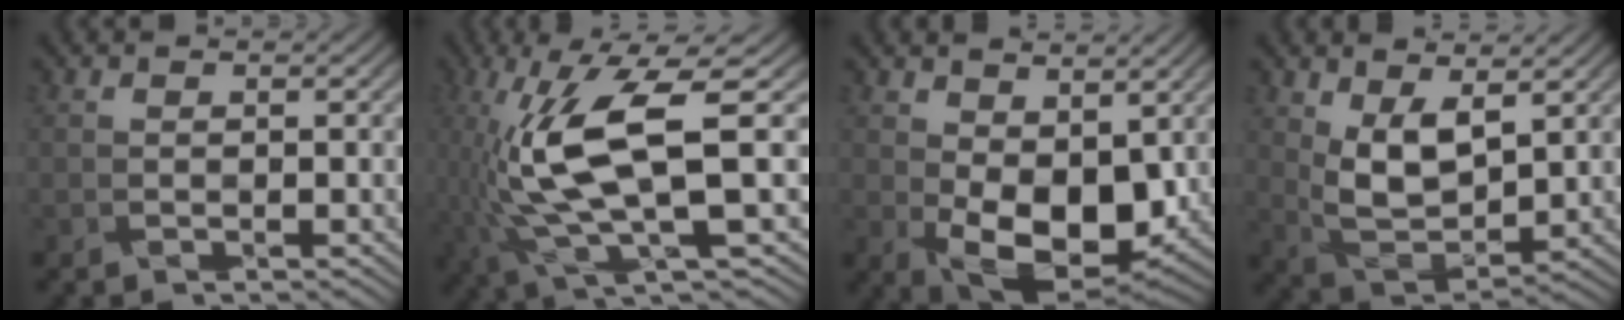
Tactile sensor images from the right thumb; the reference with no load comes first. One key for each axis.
{"total": 11.2, "fx": -0.7, "fy": 3.0, "fz": 10.8, "tx": -0.219, "ty": 0.000, "tz": -0.005}
{"total": 10.1, "fx": 0.7, "fy": 5.9, "fz": 8.2, "tx": -0.151, "ty": -0.015, "tz": 0.022}
{"total": 7.4, "fx": 3.1, "fy": 3.8, "fz": 5.5, "tx": -0.125, "ty": -0.008, "tz": 0.070}